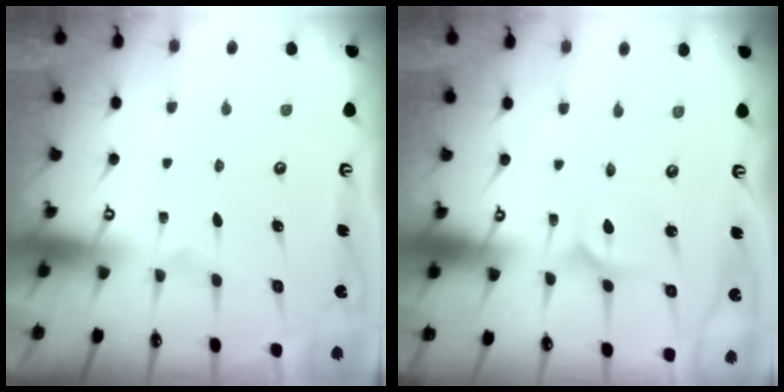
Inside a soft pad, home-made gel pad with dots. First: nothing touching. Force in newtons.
{"total": 2.3, "press": 2.3, "slide": 0.3}